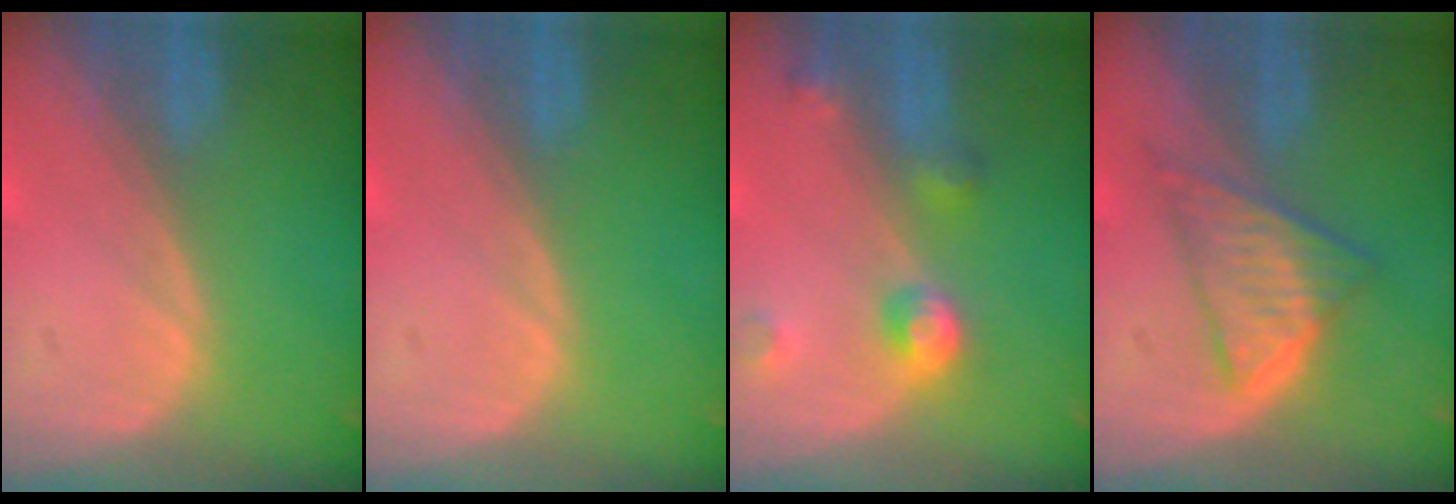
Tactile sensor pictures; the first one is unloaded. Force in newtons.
{"total": 0.0}
{"total": 4.6, "press": 4.2, "slide": 2.0}
{"total": 6.1, "press": 5.8, "slide": 2.1}